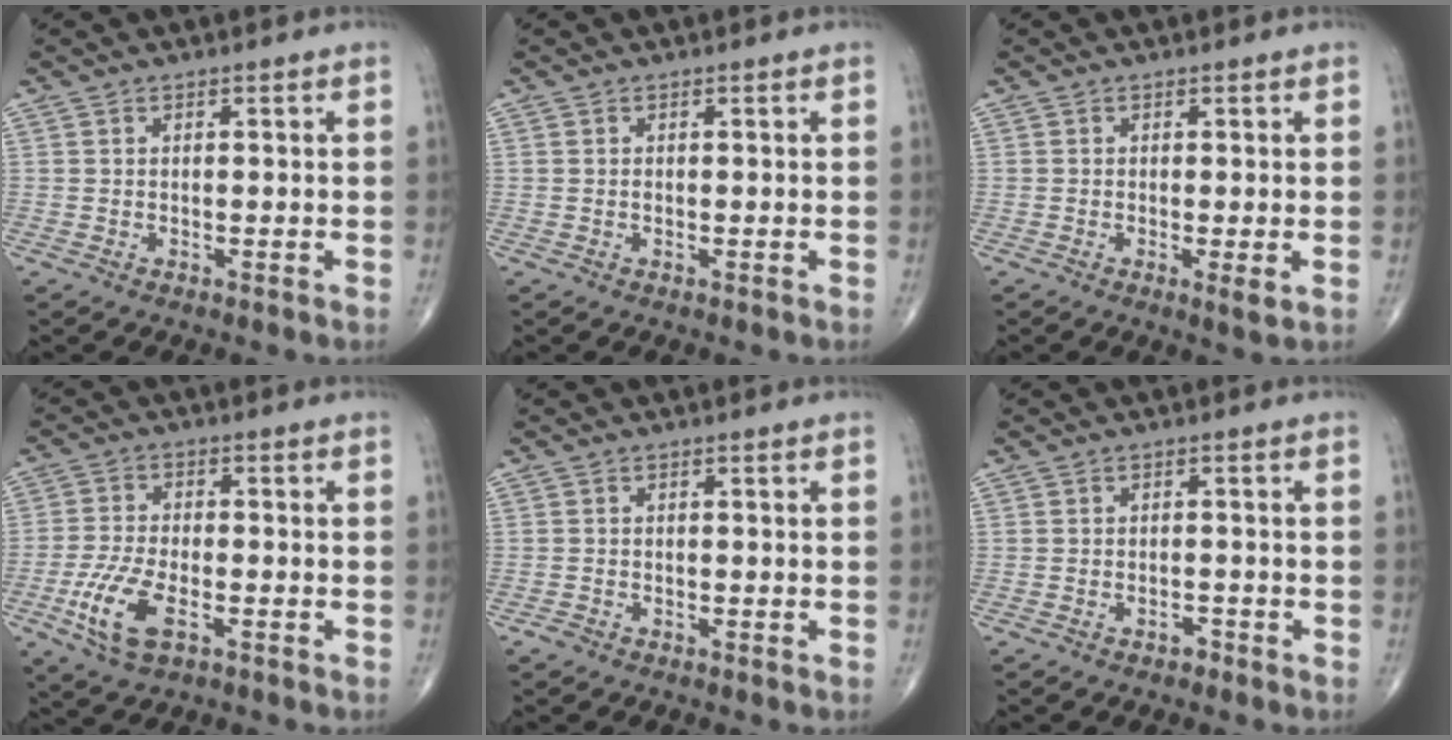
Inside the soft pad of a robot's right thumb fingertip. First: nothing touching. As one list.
[{"total": 0.0}, {"total": 2.0, "force": [-0.3, 0.3, 2.0], "torque": [-0.040, -0.009, -0.006]}, {"total": 9.4, "force": [-3.6, 4.2, 7.6], "torque": [-0.168, 0.006, -0.065]}, {"total": 1.0, "force": [-0.8, 0.7, 0.3], "torque": [-0.008, 0.001, -0.016]}, {"total": 1.4, "force": [-1.0, 0.8, 0.6], "torque": [-0.007, 0.005, -0.016]}]